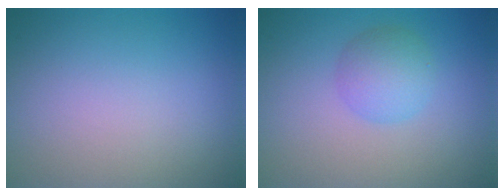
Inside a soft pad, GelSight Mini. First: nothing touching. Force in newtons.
{"total": 2.8, "press": 2.8, "slide": 0.1}